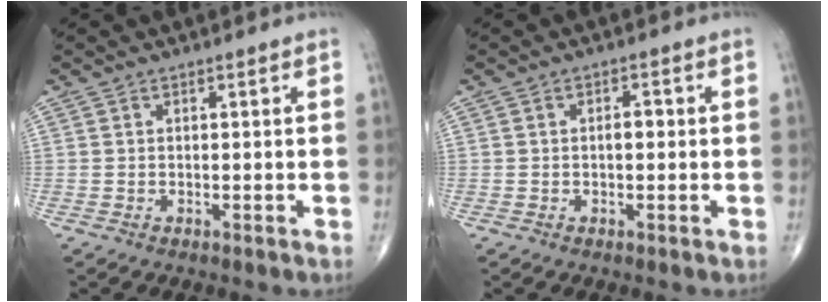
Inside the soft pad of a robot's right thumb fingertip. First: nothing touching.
{"total": 1.8, "force": [-0.1, 1.0, 1.6], "torque": [-0.019, 0.003, -0.004]}